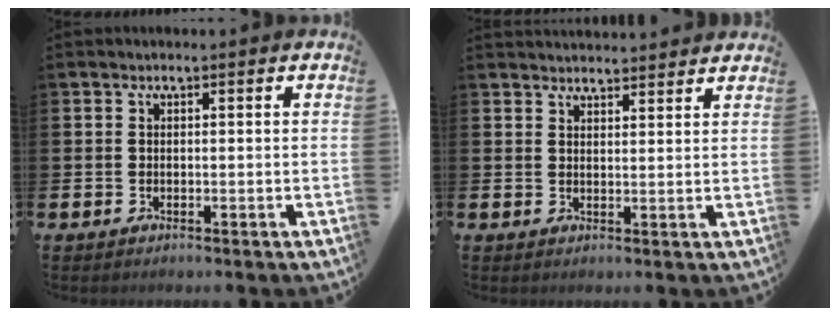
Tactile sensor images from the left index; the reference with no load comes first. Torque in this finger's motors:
{"motor_torque": [0.84, -1.30, 0.14, 0.03]}